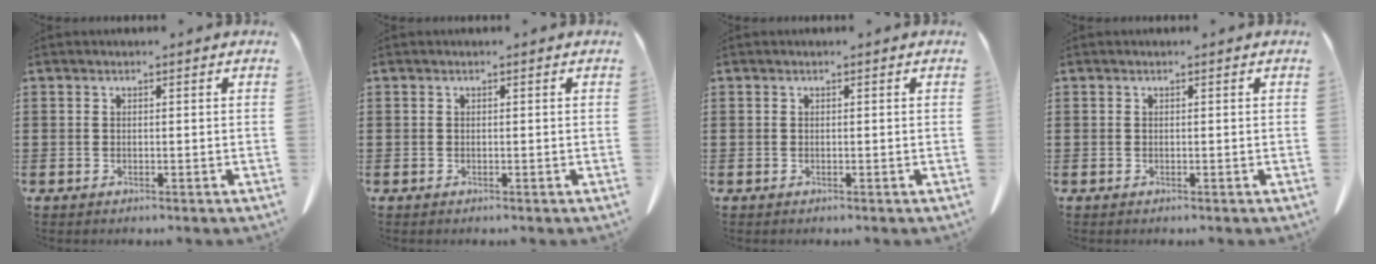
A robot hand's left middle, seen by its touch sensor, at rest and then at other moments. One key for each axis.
{"total": 0.0}
{"total": 0.0}
{"total": 0.0}